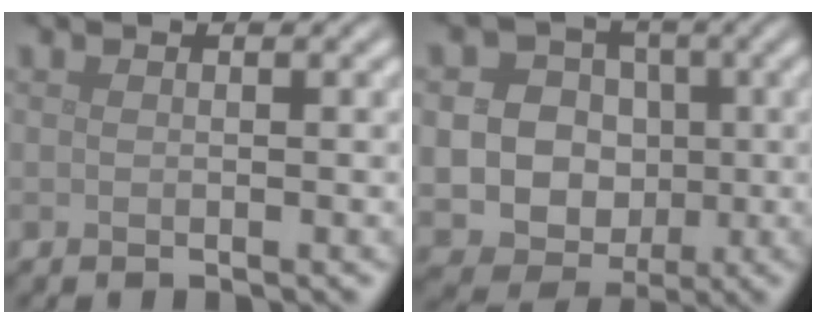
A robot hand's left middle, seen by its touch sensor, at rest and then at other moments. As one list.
[{"total": 10.5, "force": [-0.6, 9.9, 3.5], "torque": [-0.080, 0.017, -0.034]}]